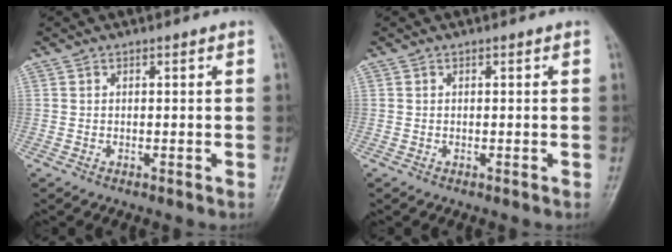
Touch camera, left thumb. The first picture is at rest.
{"total": 0.0}